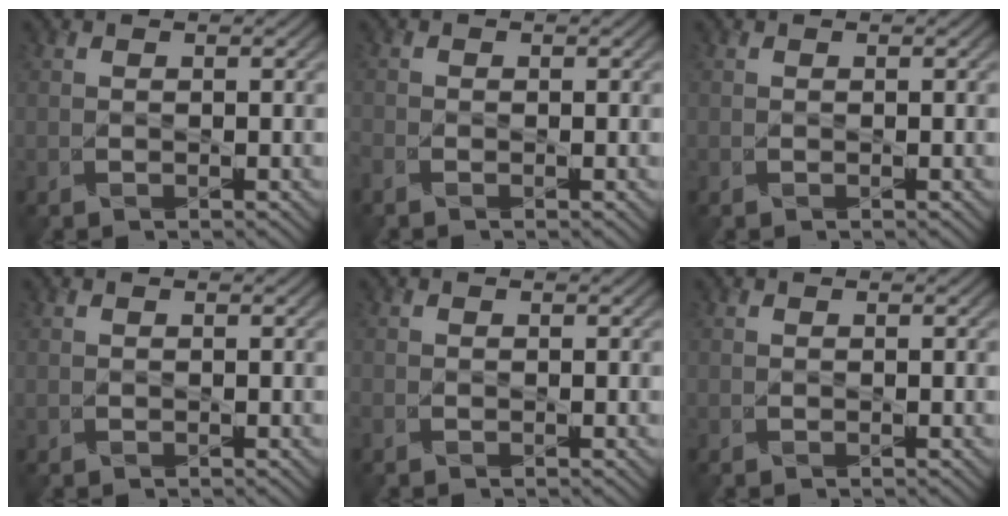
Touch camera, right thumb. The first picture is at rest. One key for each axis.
{"total": 1.3, "fx": -1.1, "fy": 0.5, "fz": 0.6, "tx": -0.021, "ty": -0.008, "tz": -0.027}
{"total": 0.0}
{"total": 0.0}
{"total": 0.7, "fx": -0.6, "fy": 0.3, "fz": 0.2, "tx": -0.008, "ty": -0.005, "tz": -0.011}
{"total": 0.0}